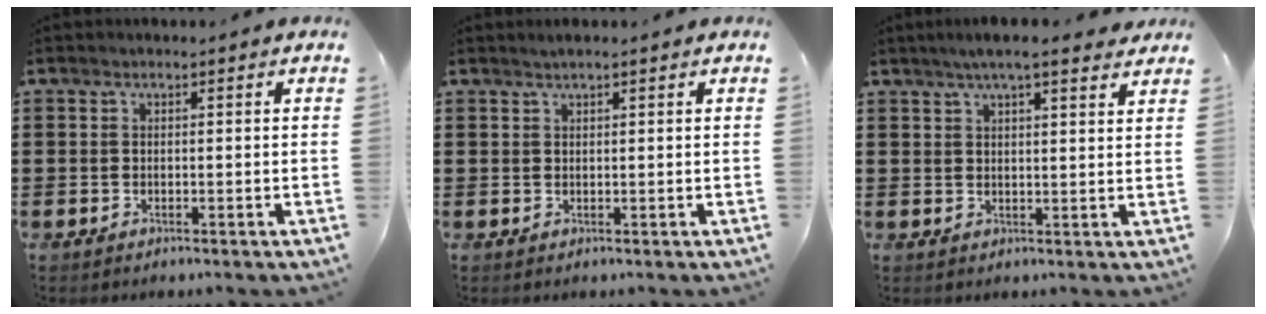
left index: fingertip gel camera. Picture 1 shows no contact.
{"total": 0.9, "force": [0.7, 0.0, 0.5], "torque": [-0.010, 0.000, 0.014]}
{"total": 4.9, "force": [3.9, 0.5, 2.9], "torque": [-0.064, -0.001, 0.068]}